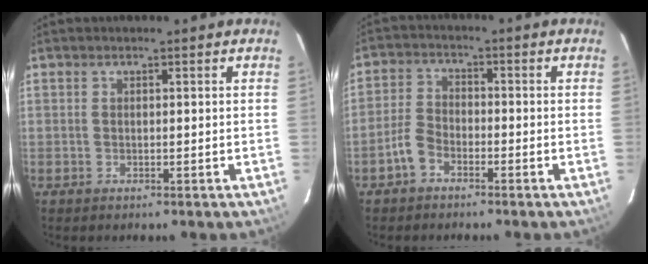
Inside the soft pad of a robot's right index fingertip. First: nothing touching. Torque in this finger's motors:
{"motor_torque": [0.27, -0.24, 0.00, 0.00]}